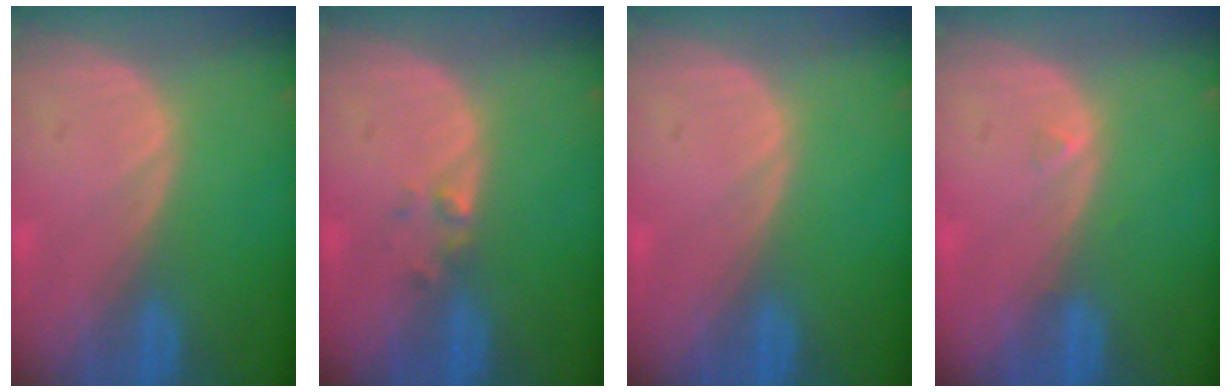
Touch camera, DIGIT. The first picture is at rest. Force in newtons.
{"total": 1.4, "press": 1.2, "slide": 0.7}
{"total": 0.0}
{"total": 0.5, "press": 0.5, "slide": 0.2}